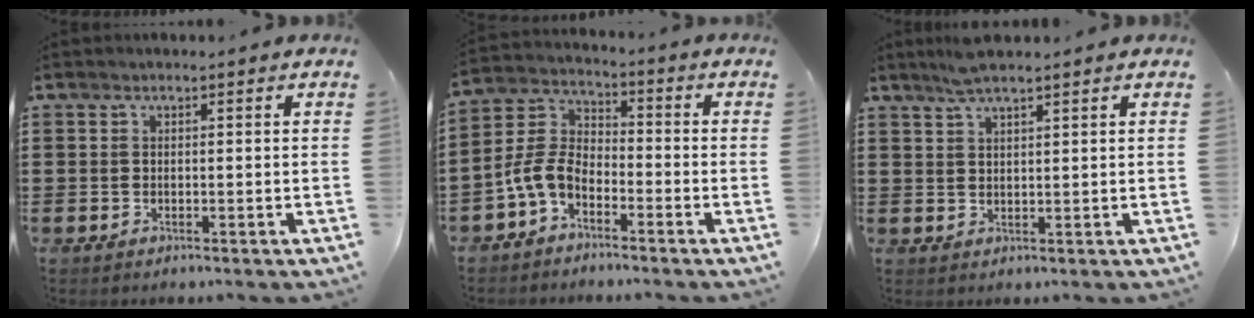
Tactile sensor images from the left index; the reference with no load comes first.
{"total": 5.8, "force": [-3.8, 2.8, 3.3], "torque": [-0.099, -0.011, -0.085]}
{"total": 3.0, "force": [2.5, 0.2, 1.7], "torque": [-0.038, 0.002, 0.046]}